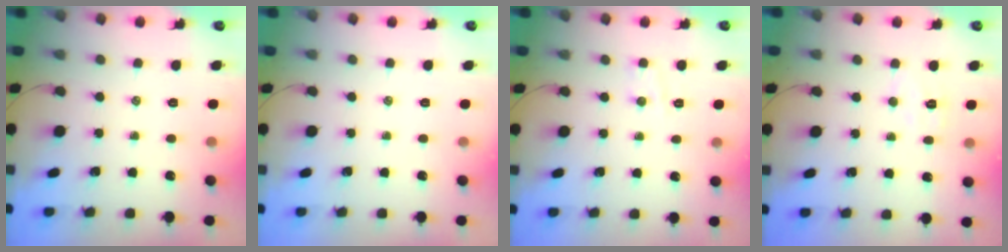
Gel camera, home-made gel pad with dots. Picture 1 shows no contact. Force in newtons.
{"total": 0.0}
{"total": 4.0, "press": 3.8, "slide": 1.2}
{"total": 4.9, "press": 4.8, "slide": 1.1}